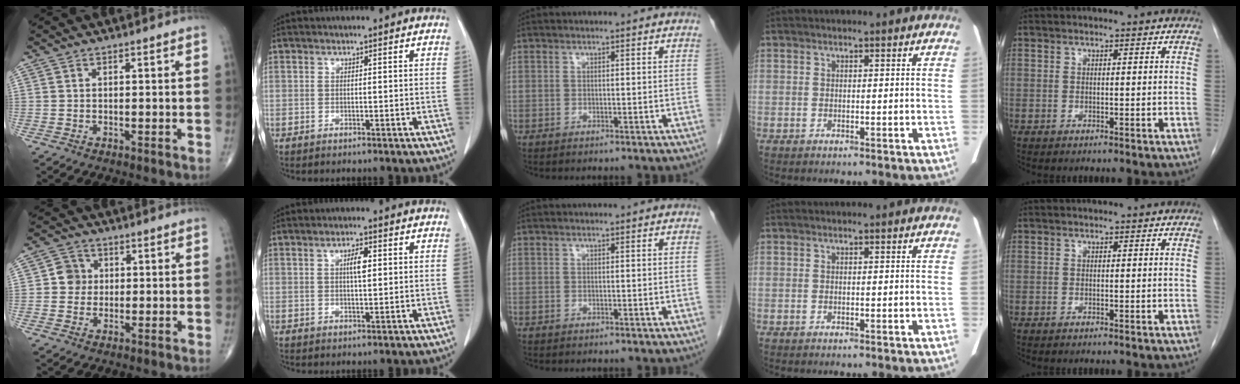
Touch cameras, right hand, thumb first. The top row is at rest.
{"thumb": {"total": 4.2, "force": [0.3, 4.1, 1.2], "torque": [0.009, 0.006, 0.000]}, "index": {"total": 3.1, "force": [0.9, 0.8, 2.9], "torque": [-0.049, 0.002, 0.015]}}